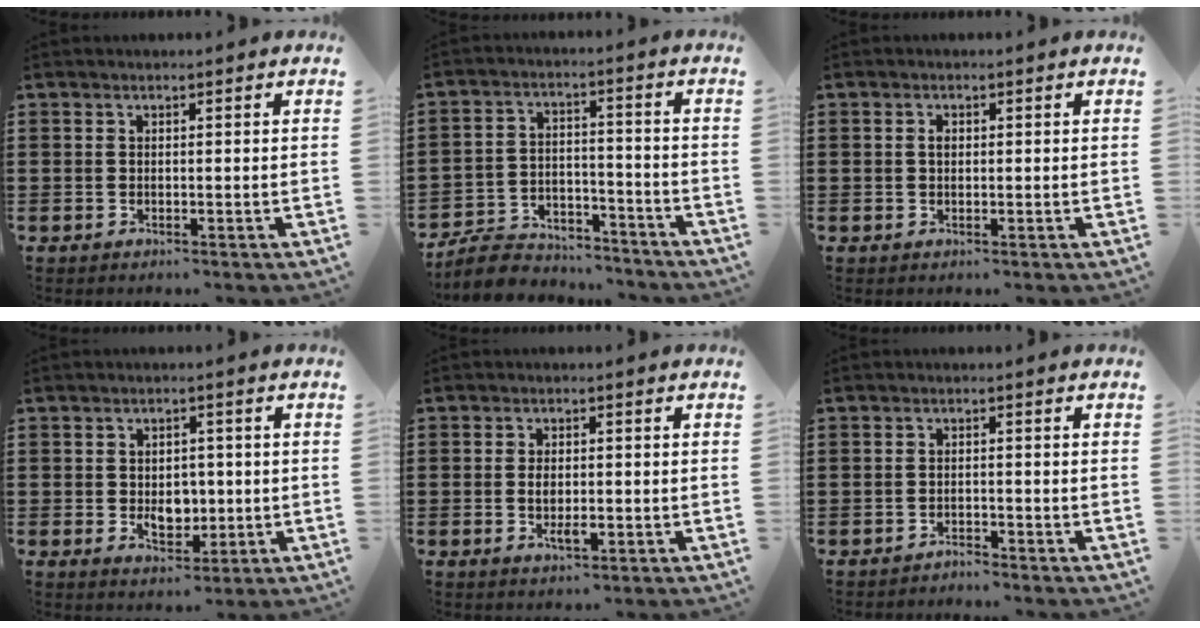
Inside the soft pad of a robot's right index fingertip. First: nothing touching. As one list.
[{"total": 6.5, "force": [-6.2, 1.6, 1.0], "torque": [-0.034, 0.012, -0.125]}, {"total": 1.1, "force": [0.2, 0.7, 0.8], "torque": [-0.018, 0.003, 0.003]}, {"total": 4.7, "force": [-0.4, 3.3, 3.3], "torque": [-0.051, 0.001, -0.012]}, {"total": 2.9, "force": [-0.6, 1.3, 2.5], "torque": [-0.048, 0.002, -0.010]}, {"total": 1.5, "force": [-1.5, 0.0, 0.0], "torque": [-0.005, 0.003, -0.033]}]